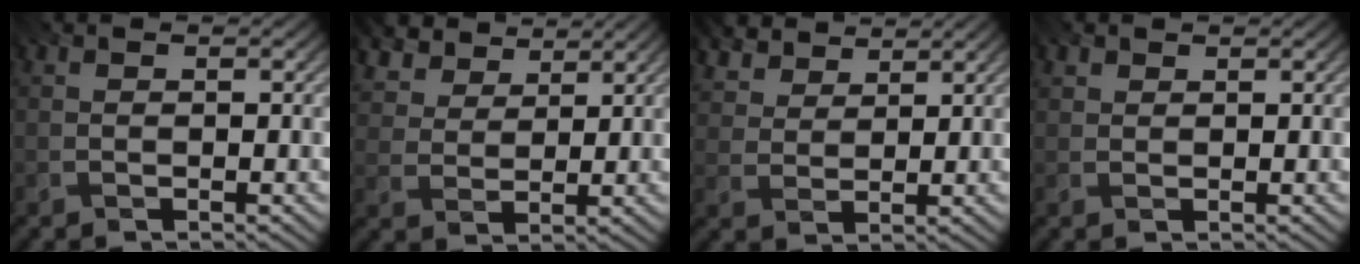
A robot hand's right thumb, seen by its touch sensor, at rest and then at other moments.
{"total": 6.1, "force": [4.4, 3.2, 2.8], "torque": [-0.074, 0.010, 0.079]}
{"total": 5.2, "force": [4.1, 2.3, 2.1], "torque": [-0.059, 0.006, 0.078]}
{"total": 1.1, "force": [0.8, 0.8, 0.2], "torque": [-0.006, 0.001, 0.016]}